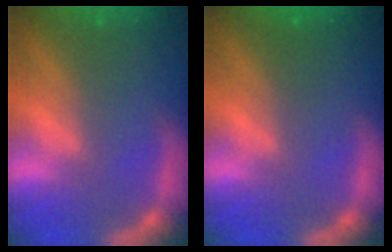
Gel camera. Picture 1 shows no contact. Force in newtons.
{"total": 1.0}